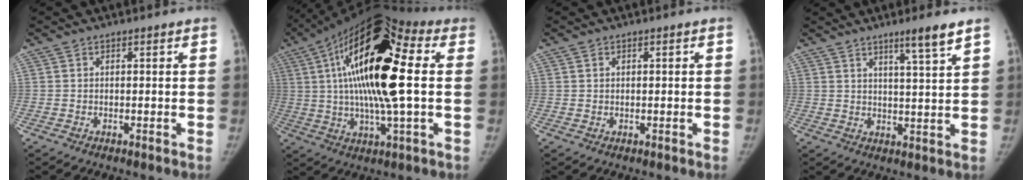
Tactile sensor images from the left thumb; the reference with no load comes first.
{"total": 23.7, "force": [2.9, 7.2, 22.4], "torque": [-0.416, 0.014, 0.035]}
{"total": 0.7, "force": [0.2, 0.6, 0.4], "torque": [-0.001, 0.001, 0.005]}
{"total": 6.1, "force": [4.2, -0.4, 4.4], "torque": [-0.067, -0.032, 0.068]}